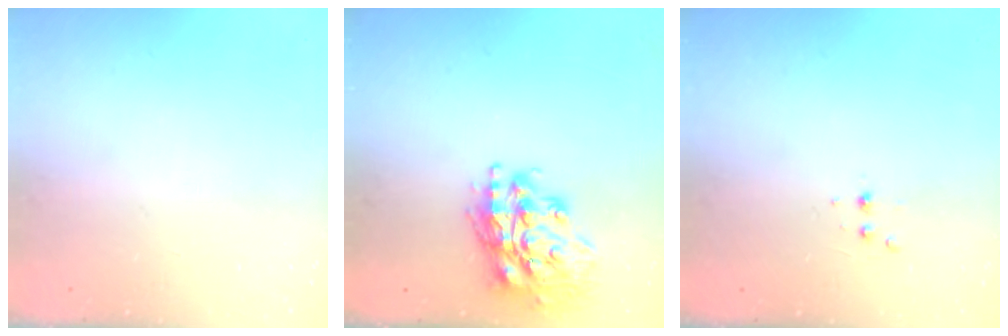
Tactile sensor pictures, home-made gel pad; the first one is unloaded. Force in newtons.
{"total": 17.4, "press": 17.3, "slide": 2.4}
{"total": 2.9, "press": 2.7, "slide": 1.0}